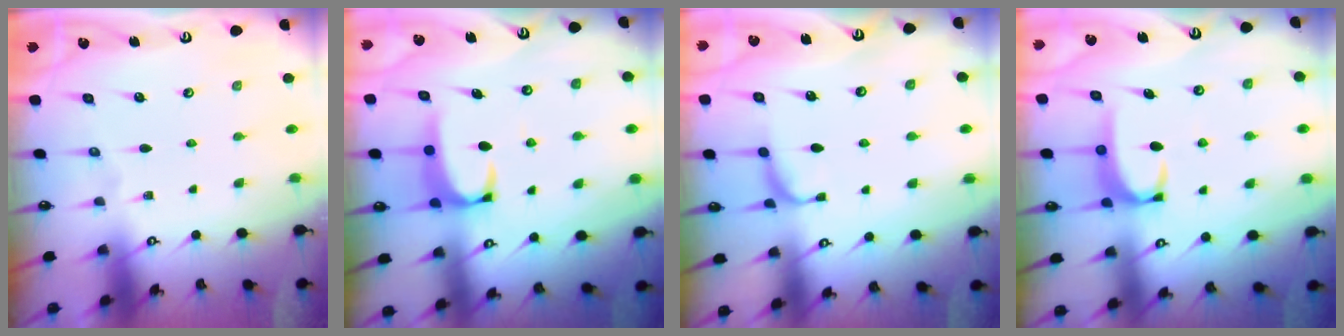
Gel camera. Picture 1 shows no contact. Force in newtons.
{"total": 2.0, "press": 2.0, "slide": 0.3}
{"total": 1.7, "press": 1.6, "slide": 0.5}
{"total": 3.6, "press": 3.6, "slide": 0.4}